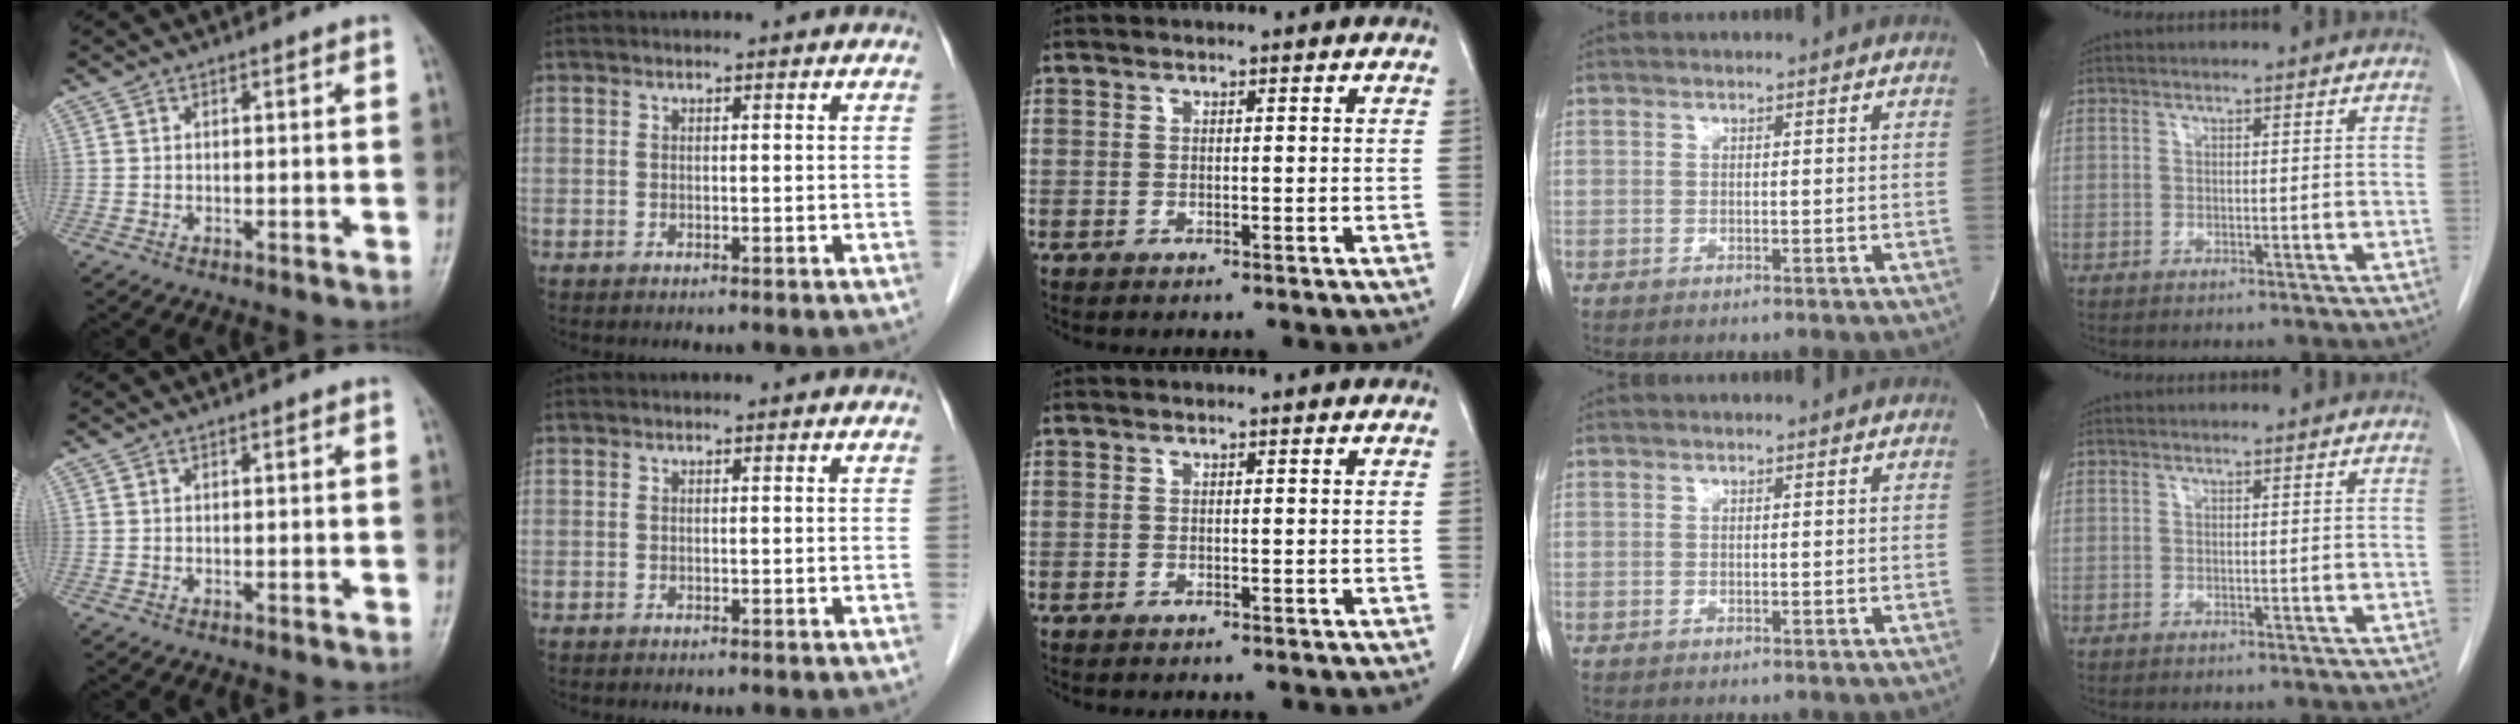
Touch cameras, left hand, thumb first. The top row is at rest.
{}